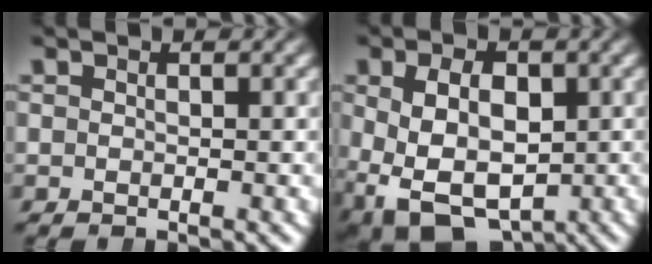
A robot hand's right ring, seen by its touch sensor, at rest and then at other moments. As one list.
[{"total": 9.6, "force": [-4.1, 6.9, 5.3], "torque": [-0.123, -0.063, -0.042]}]